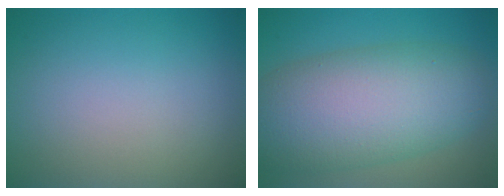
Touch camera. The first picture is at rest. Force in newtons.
{"total": 10.7, "press": 10.7, "slide": 0.5}